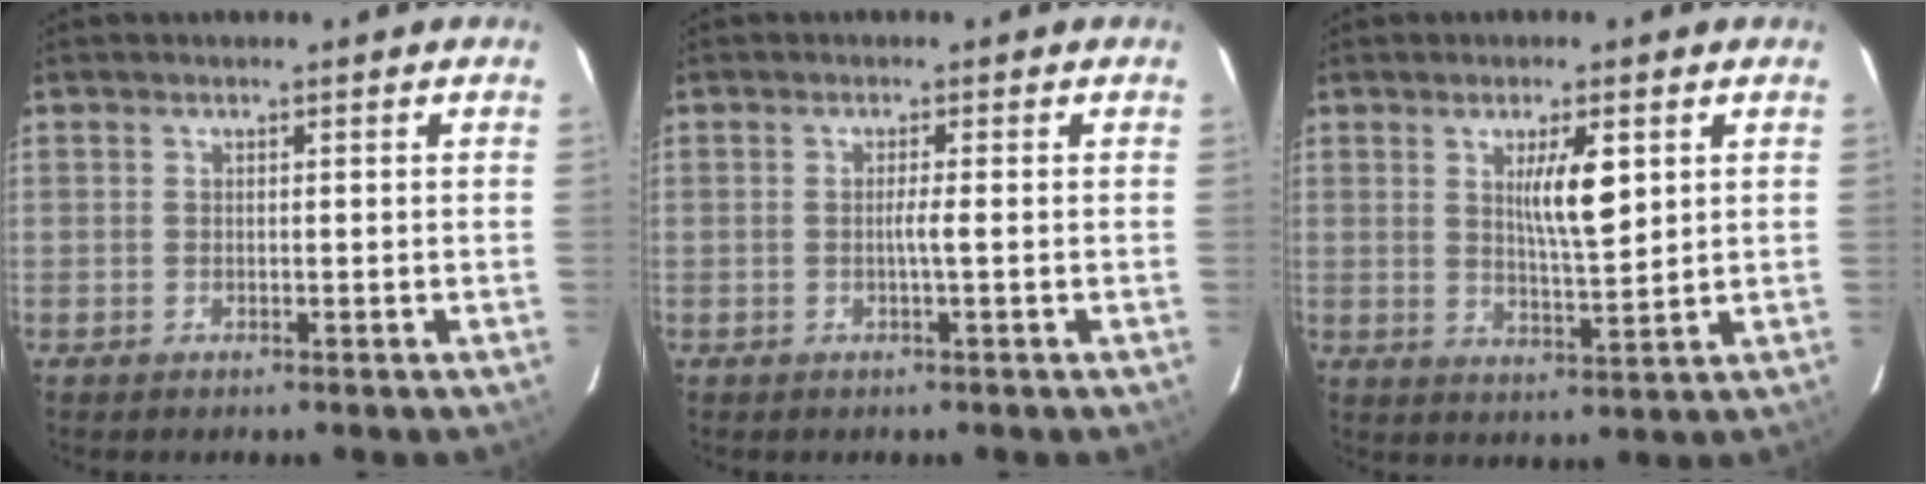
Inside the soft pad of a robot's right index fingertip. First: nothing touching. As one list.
[{"total": 1.4, "force": [-0.3, -0.3, 1.4], "torque": [-0.027, 0.000, -0.006]}, {"total": 6.5, "force": [2.2, 1.2, 6.1], "torque": [-0.103, -0.005, 0.040]}]